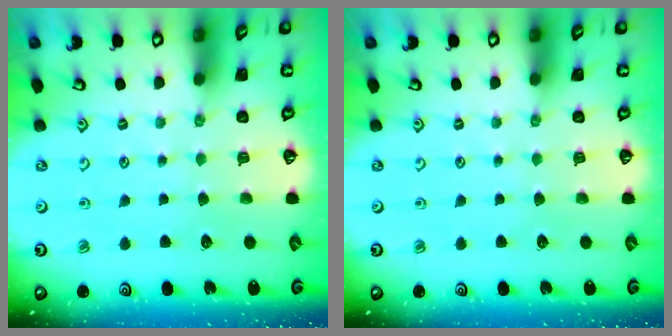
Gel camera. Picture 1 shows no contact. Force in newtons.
{"total": 0.0}